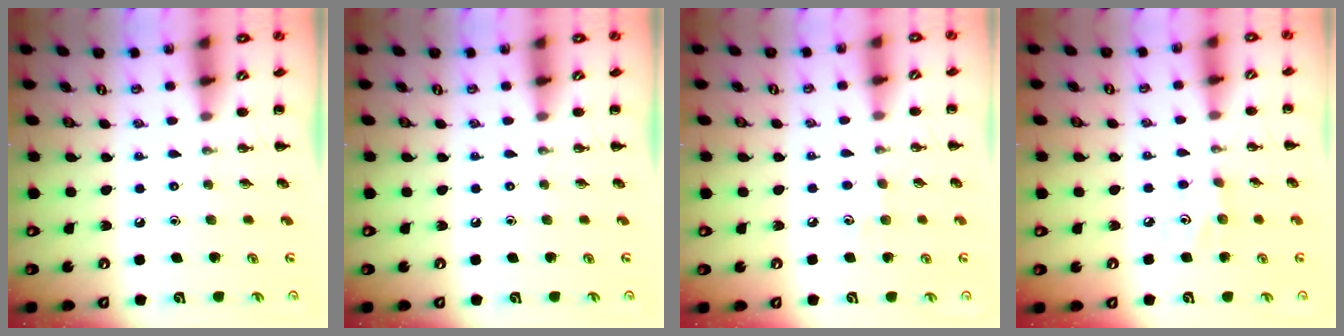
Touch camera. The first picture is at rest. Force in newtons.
{"total": 0.0}
{"total": 4.6, "press": 4.3, "slide": 1.4}
{"total": 4.1, "press": 4.0, "slide": 0.9}